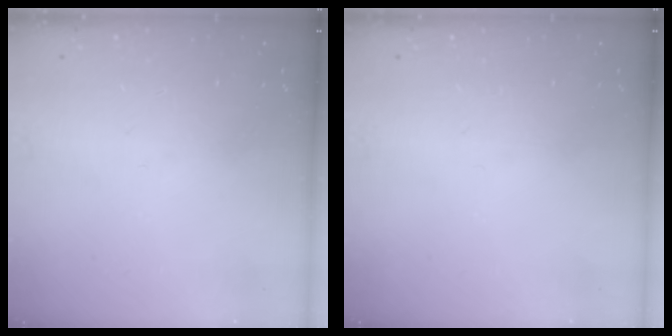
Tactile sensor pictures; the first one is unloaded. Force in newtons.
{"total": 0.0}